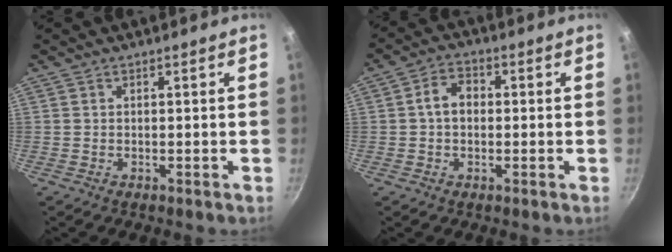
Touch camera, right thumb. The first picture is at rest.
{"total": 5.1, "force": [0.1, 3.8, 3.4], "torque": [-0.043, 0.016, -0.006]}